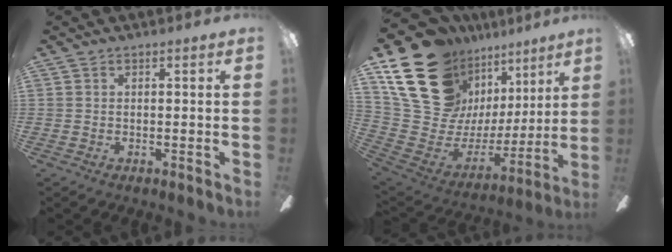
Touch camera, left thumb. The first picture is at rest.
{"total": 24.4, "force": [14.5, 15.5, 12.1], "torque": [-0.244, -0.084, 0.293]}